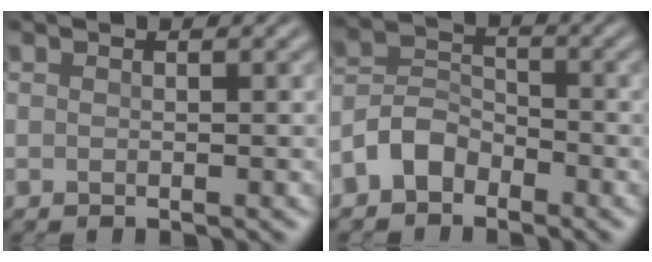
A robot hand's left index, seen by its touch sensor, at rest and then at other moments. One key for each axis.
{"total": 3.3, "fx": -2.2, "fy": 2.1, "fz": 1.2, "tx": -0.025, "ty": 0.014, "tz": -0.056}